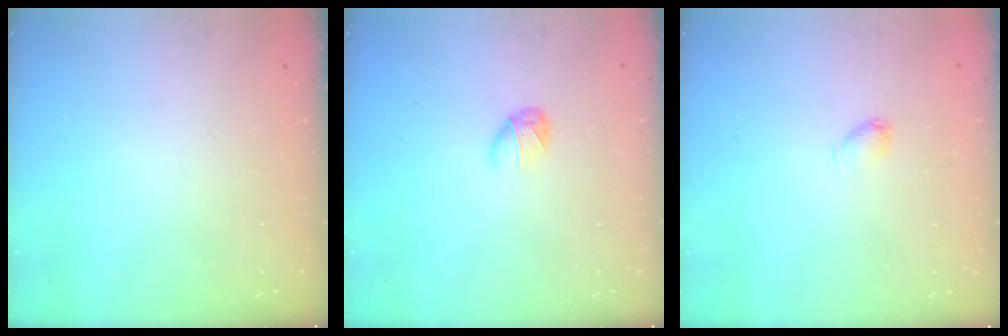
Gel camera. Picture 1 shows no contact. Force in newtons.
{"total": 3.4, "press": 3.3, "slide": 0.8}
{"total": 2.5, "press": 2.4, "slide": 0.4}